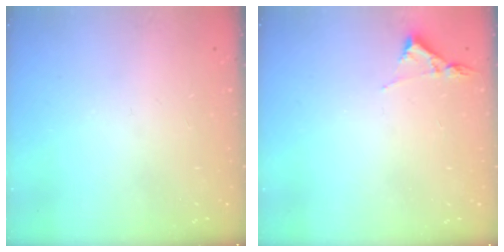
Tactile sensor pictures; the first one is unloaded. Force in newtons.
{"total": 3.2, "press": 3.2, "slide": 0.5}